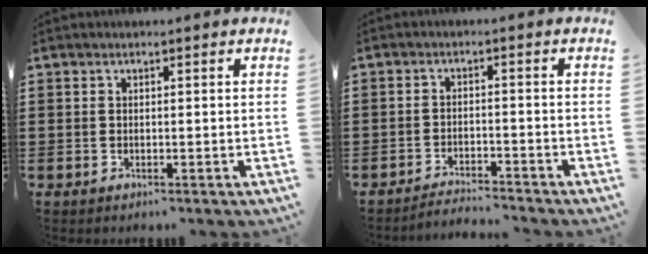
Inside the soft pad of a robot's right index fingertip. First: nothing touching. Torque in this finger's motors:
{"motor_torque": [-0.24, 1.90, -1.05, -0.01]}